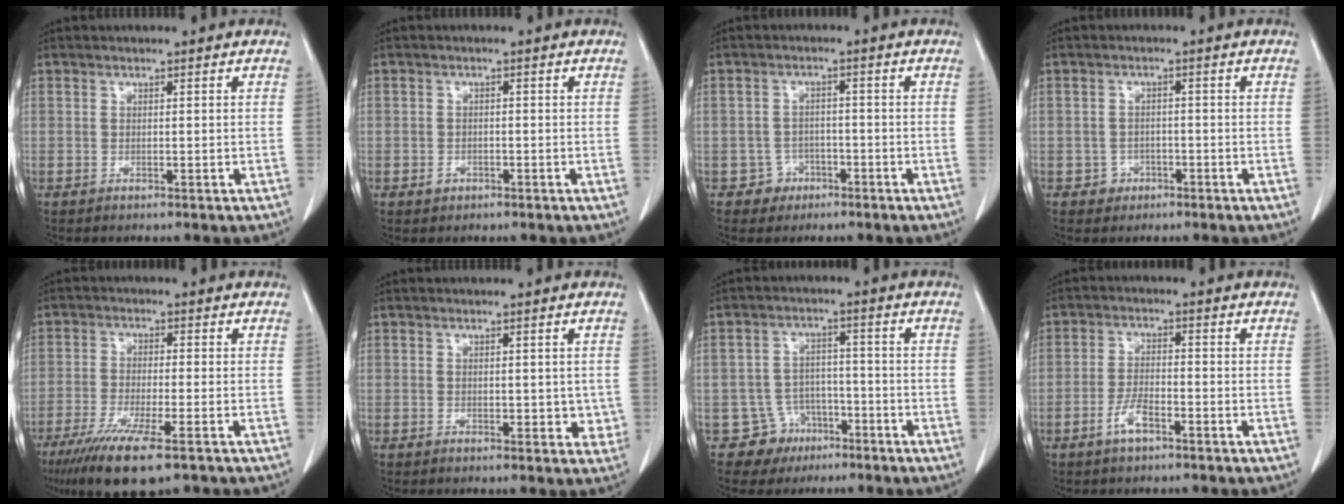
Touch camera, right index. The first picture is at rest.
{"total": 1.4, "force": [-0.6, 1.2, 0.3], "torque": [-0.001, 0.005, -0.006]}
{"total": 3.3, "force": [-1.6, 2.8, -0.3], "torque": [0.013, 0.016, -0.023]}
{"total": 2.4, "force": [-1.1, 2.2, 0.2], "torque": [0.005, 0.012, -0.012]}
{"total": 10.8, "force": [-6.9, 1.3, 8.1], "torque": [-0.142, -0.028, -0.111]}
{"total": 2.7, "force": [0.2, 1.9, 1.9], "torque": [-0.011, -0.003, 0.007]}
{"total": 5.8, "force": [-3.3, 4.8, -0.3], "torque": [0.016, 0.013, -0.048]}
{"total": 4.0, "force": [-2.3, 1.2, 3.0], "torque": [-0.060, 0.002, -0.043]}